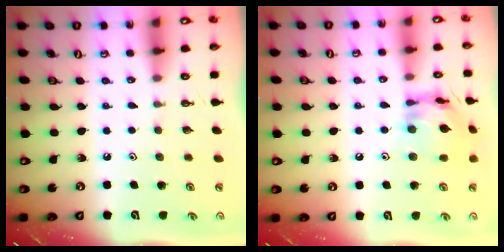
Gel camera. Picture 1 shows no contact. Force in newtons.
{"total": 14.0, "press": 13.9, "slide": 1.3}